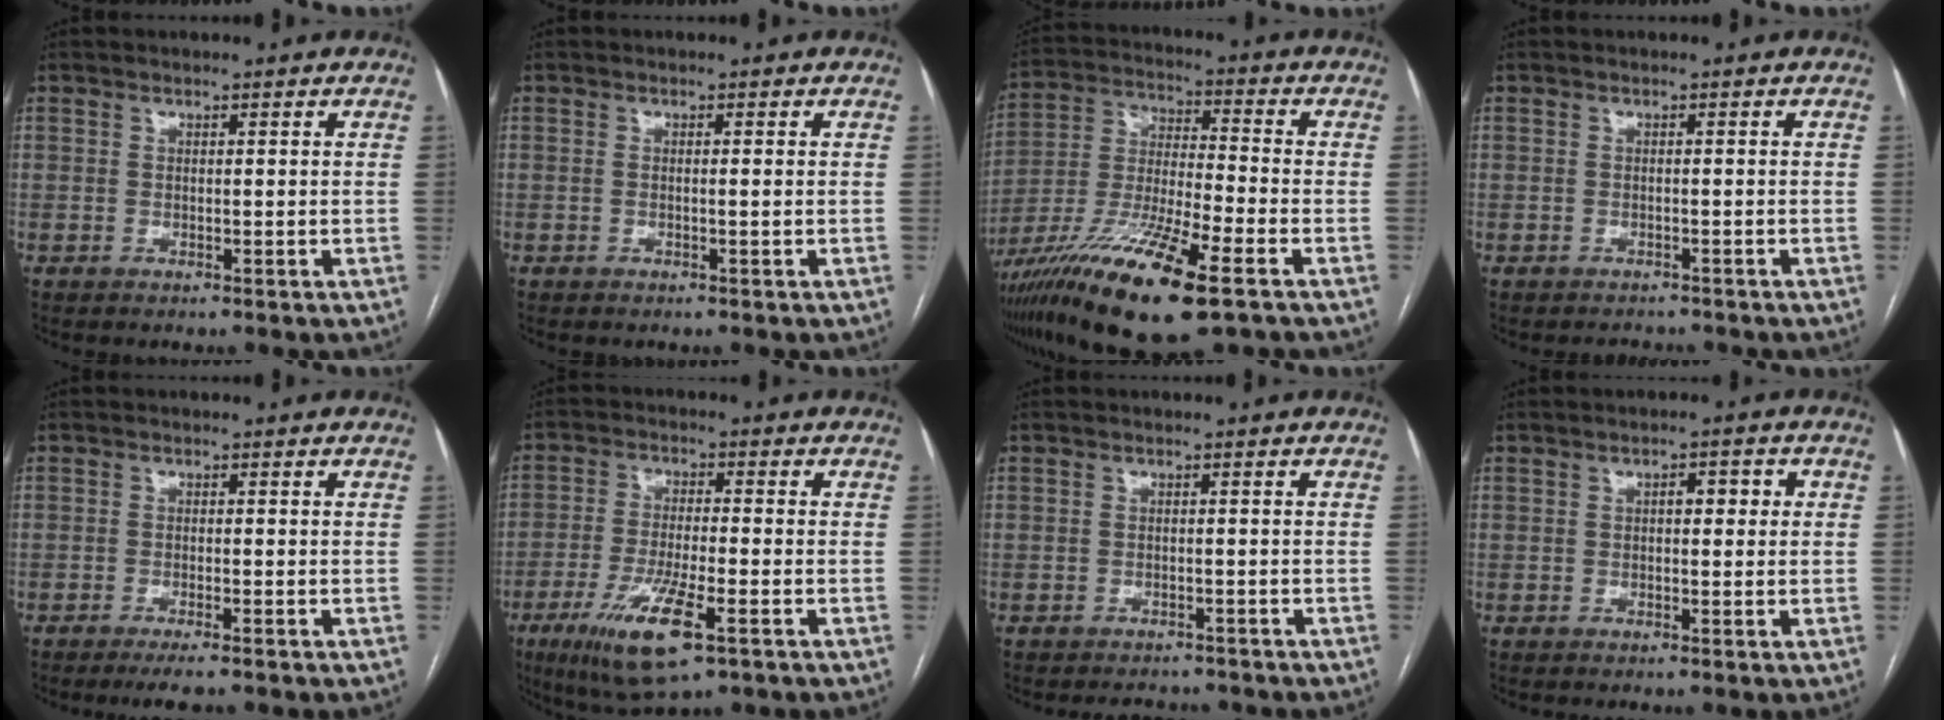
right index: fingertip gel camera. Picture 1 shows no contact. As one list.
[{"total": 0.6, "force": [-0.1, -0.1, 0.6], "torque": [-0.010, 0.000, -0.001]}, {"total": 18.6, "force": [-10.5, 2.1, 15.2], "torque": [-0.297, -0.038, -0.188]}, {"total": 1.7, "force": [-1.7, 0.5, -0.2], "torque": [0.005, -0.004, -0.020]}, {"total": 3.7, "force": [-2.9, 0.1, 2.4], "torque": [-0.030, -0.007, -0.042]}, {"total": 11.5, "force": [-5.6, 2.4, 9.7], "torque": [-0.188, -0.024, -0.092]}, {"total": 4.2, "force": [-3.9, 1.5, 0.3], "torque": [0.002, 0.001, -0.047]}, {"total": 2.6, "force": [0.4, 1.0, 2.4], "torque": [-0.034, 0.014, 0.004]}]